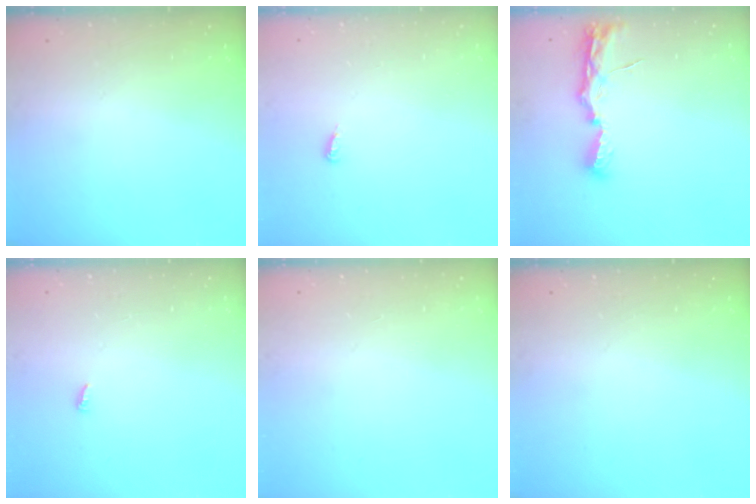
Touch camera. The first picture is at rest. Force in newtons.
{"total": 3.7, "press": 3.7, "slide": 0.2}
{"total": 8.0, "press": 8.0, "slide": 0.7}
{"total": 3.6, "press": 3.6, "slide": 0.4}
{"total": 1.1, "press": 0.9, "slide": 0.6}
{"total": 0.0}